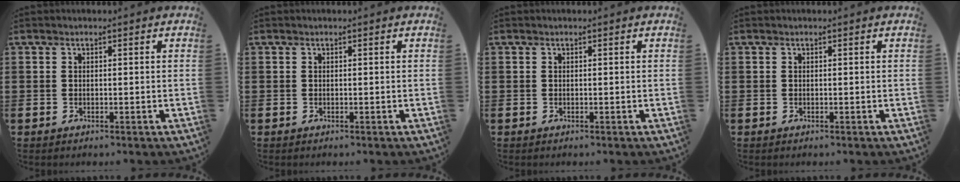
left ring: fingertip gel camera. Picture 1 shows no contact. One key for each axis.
{"total": 0.0}
{"total": 0.0}
{"total": 0.0}